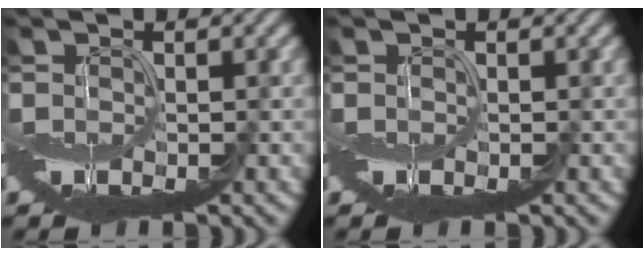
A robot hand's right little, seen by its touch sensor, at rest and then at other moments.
{"total": 0.0}